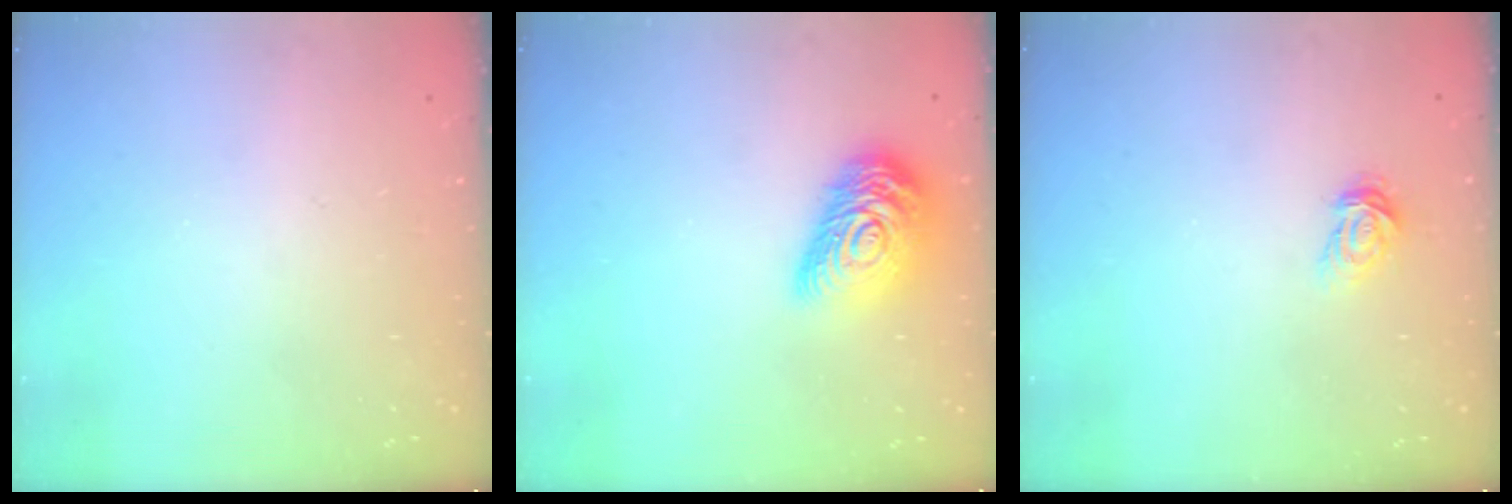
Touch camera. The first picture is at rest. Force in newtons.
{"total": 15.2, "press": 15.1, "slide": 0.9}
{"total": 3.4, "press": 3.4, "slide": 0.2}